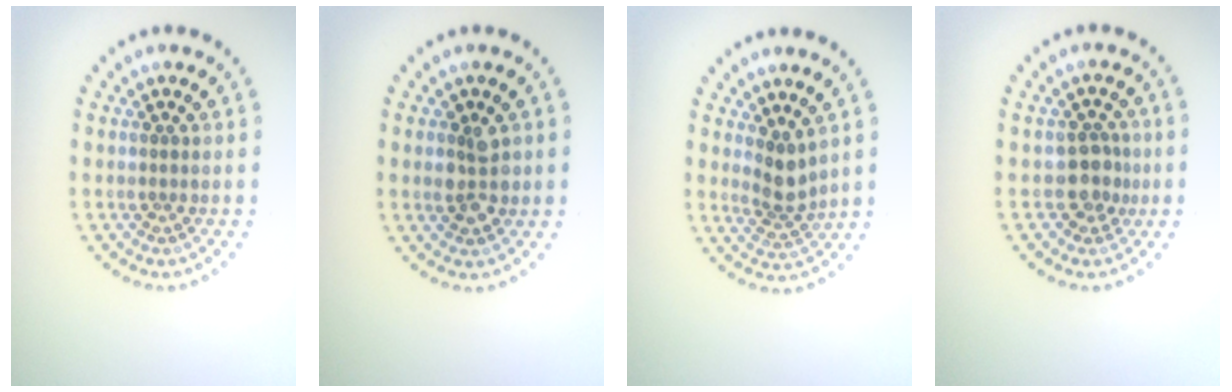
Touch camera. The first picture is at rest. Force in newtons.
{"total": 2.6, "press": 2.5, "slide": 0.4}
{"total": 2.4, "press": 1.8, "slide": 1.6}
{"total": 2.4, "press": 2.0, "slide": 1.2}